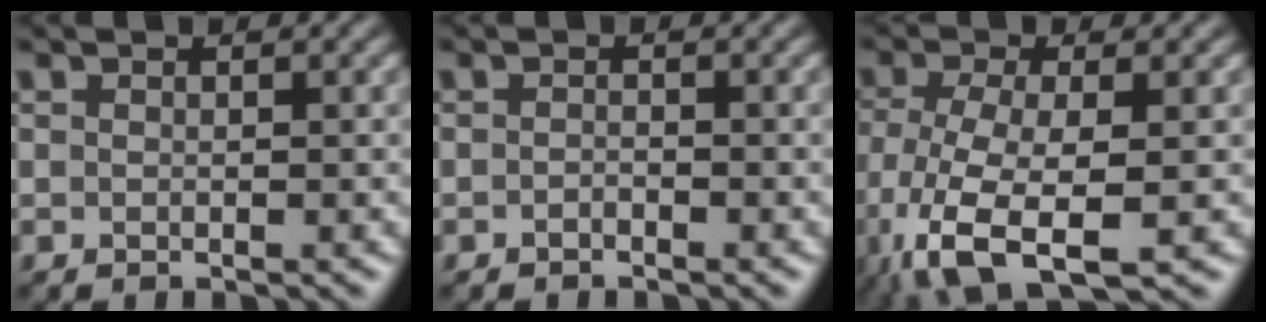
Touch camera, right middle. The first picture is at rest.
{"total": 0.6, "force": [-0.5, 0.2, 0.3], "torque": [-0.006, 0.000, -0.009]}
{"total": 8.4, "force": [-3.7, 3.2, 6.7], "torque": [-0.155, -0.019, -0.072]}